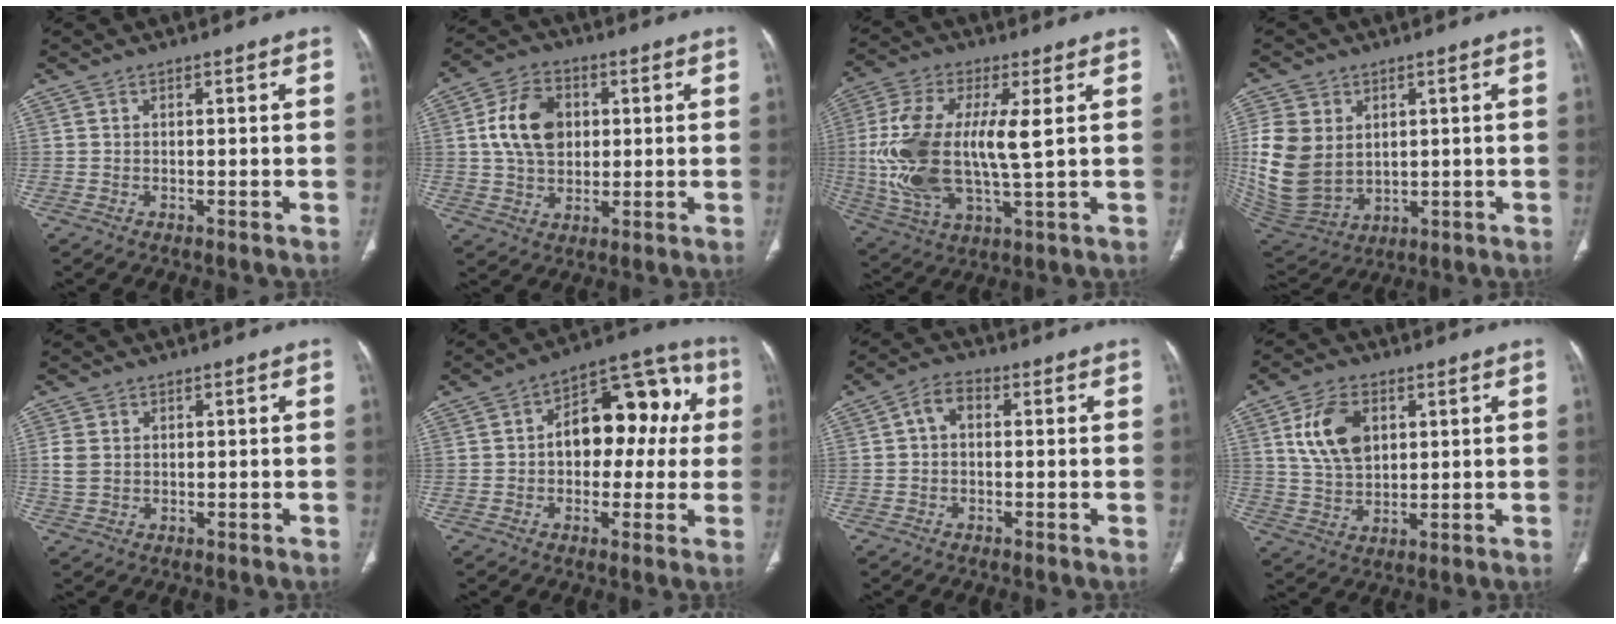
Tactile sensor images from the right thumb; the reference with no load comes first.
{"total": 11.5, "force": [2.0, 8.3, 7.7], "torque": [-0.118, 0.003, 0.034]}
{"total": 18.0, "force": [1.6, 6.8, 16.5], "torque": [-0.357, -0.005, 0.031]}
{"total": 15.6, "force": [2.3, 11.8, 10.0], "torque": [-0.205, -0.016, 0.069]}
{"total": 3.6, "force": [0.5, 2.8, 2.2], "torque": [-0.050, 0.003, 0.014]}
{"total": 16.0, "force": [1.6, 10.0, 12.4], "torque": [-0.119, 0.052, 0.017]}
{"total": 4.0, "force": [0.3, 2.7, 3.0], "torque": [-0.041, 0.016, -0.004]}
{"total": 10.4, "force": [3.3, 6.7, 7.3], "torque": [-0.123, -0.008, 0.067]}